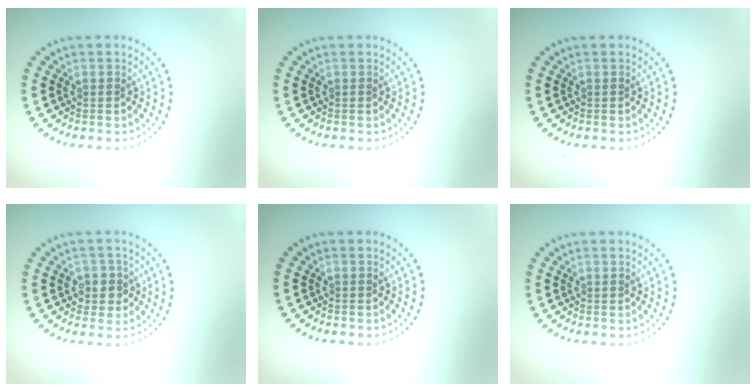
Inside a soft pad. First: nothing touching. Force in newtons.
{"total": 0.0}
{"total": 0.0}
{"total": 2.1, "press": 2.0, "slide": 0.7}
{"total": 0.0}
{"total": 0.0}